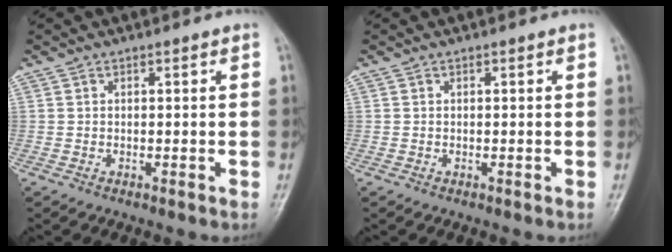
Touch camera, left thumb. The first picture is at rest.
{"total": 0.0}